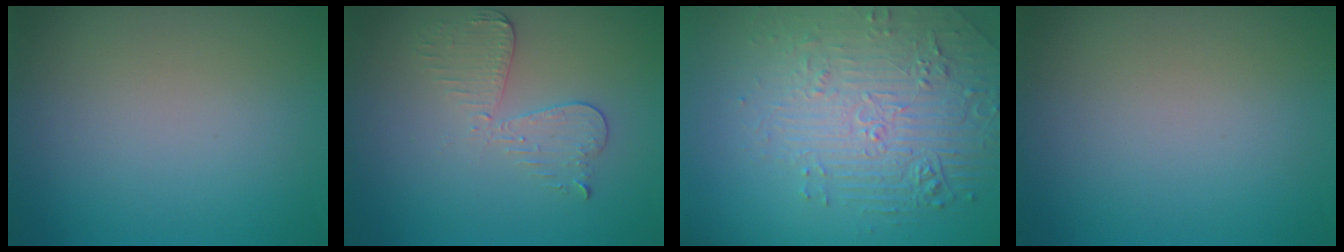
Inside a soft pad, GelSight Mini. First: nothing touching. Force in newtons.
{"total": 2.9, "press": 2.7, "slide": 1.2}
{"total": 4.5, "press": 4.2, "slide": 1.7}
{"total": 0.0}